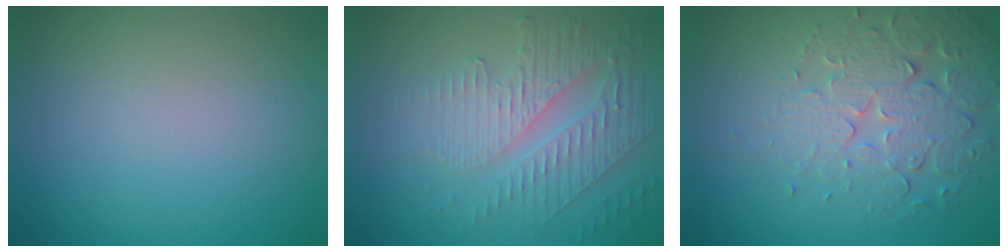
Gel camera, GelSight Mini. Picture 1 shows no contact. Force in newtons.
{"total": 4.0, "press": 3.3, "slide": 2.3}
{"total": 4.8, "press": 4.3, "slide": 2.2}